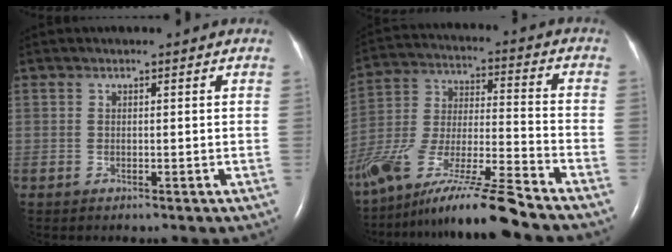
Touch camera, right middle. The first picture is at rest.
{"total": 18.1, "force": [-14.5, 0.0, 10.8], "torque": [-0.239, -0.030, -0.271]}